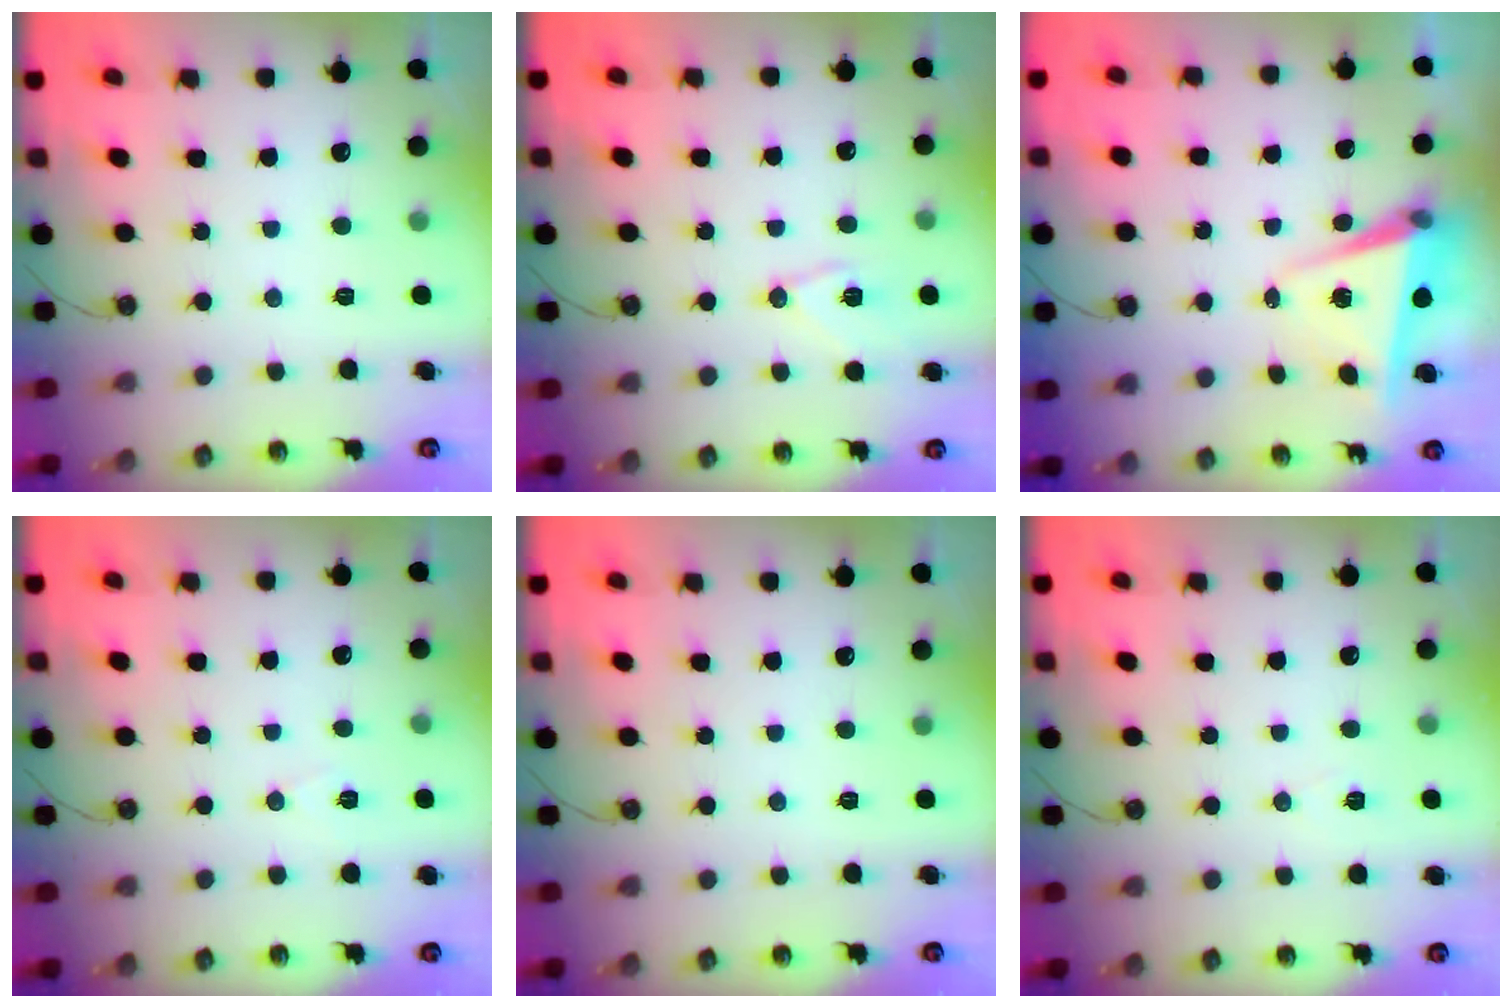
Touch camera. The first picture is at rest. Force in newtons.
{"total": 9.9, "press": 9.8, "slide": 1.1}
{"total": 4.8, "press": 4.5, "slide": 1.7}
{"total": 6.0, "press": 4.0, "slide": 4.5}
{"total": 0.0}
{"total": 6.2, "press": 4.2, "slide": 4.6}